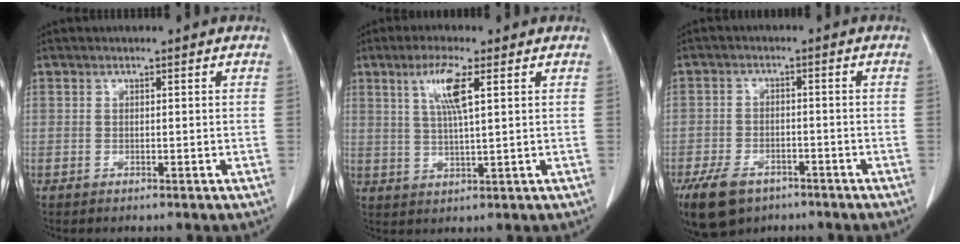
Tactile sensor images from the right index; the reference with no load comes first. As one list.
[{"total": 6.4, "force": [2.7, 0.4, 5.8], "torque": [-0.117, 0.001, 0.053]}, {"total": 9.2, "force": [-5.9, 5.7, 4.2], "torque": [-0.091, -0.003, -0.091]}]